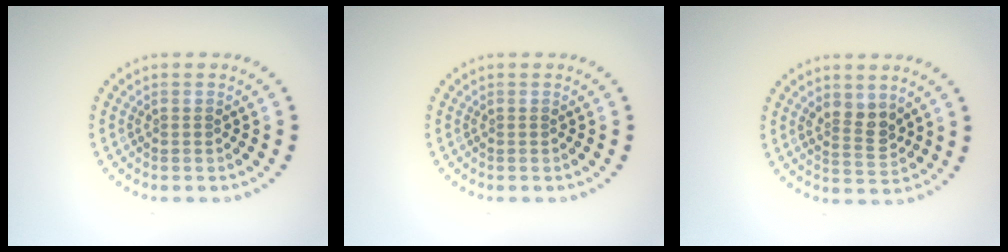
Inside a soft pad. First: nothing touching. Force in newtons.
{"total": 0.0}
{"total": 2.6, "press": 2.4, "slide": 1.0}